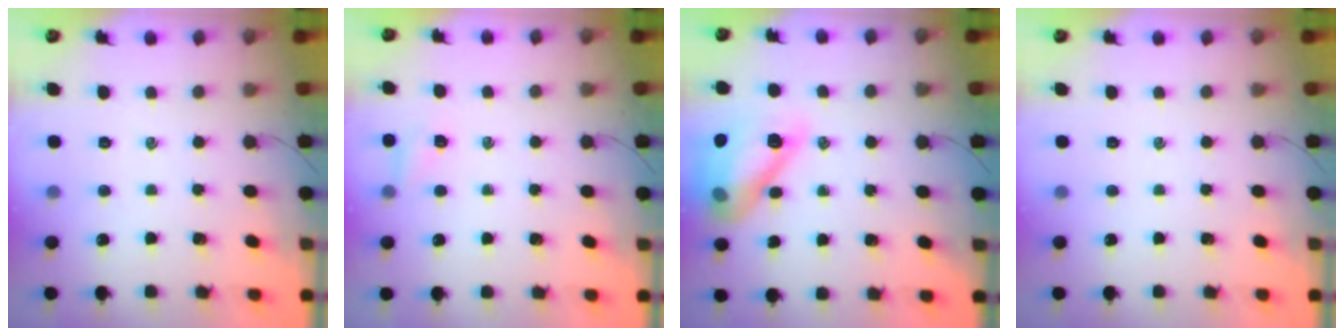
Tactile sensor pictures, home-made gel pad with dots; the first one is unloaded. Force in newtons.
{"total": 4.2, "press": 4.0, "slide": 1.3}
{"total": 15.1, "press": 14.9, "slide": 2.1}
{"total": 0.0}